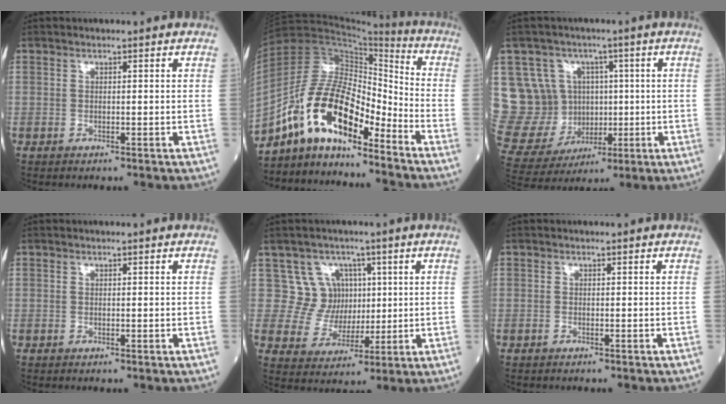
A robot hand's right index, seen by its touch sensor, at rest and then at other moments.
{"total": 14.7, "force": [-10.4, 4.6, 9.3], "torque": [-0.177, 0.032, -0.188]}
{"total": 15.5, "force": [2.7, 14.2, 5.5], "torque": [-0.137, 0.058, 0.085]}
{"total": 0.0}
{"total": 7.0, "force": [2.4, 6.5, 0.2], "torque": [0.006, 0.016, 0.045]}
{"total": 0.6, "force": [-0.5, 0.3, 0.0], "torque": [-0.006, 0.003, -0.011]}